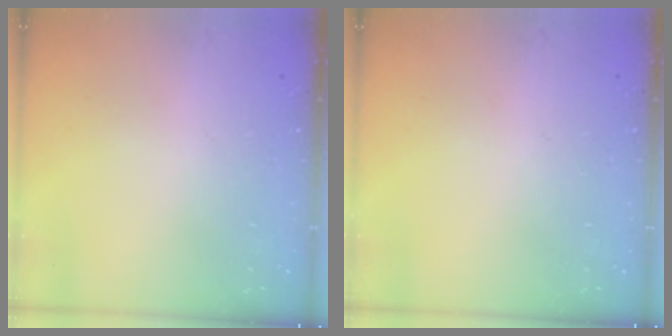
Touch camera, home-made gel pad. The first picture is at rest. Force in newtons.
{"total": 0.0}